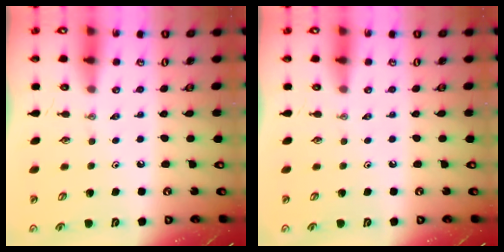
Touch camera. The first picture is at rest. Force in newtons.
{"total": 0.0}